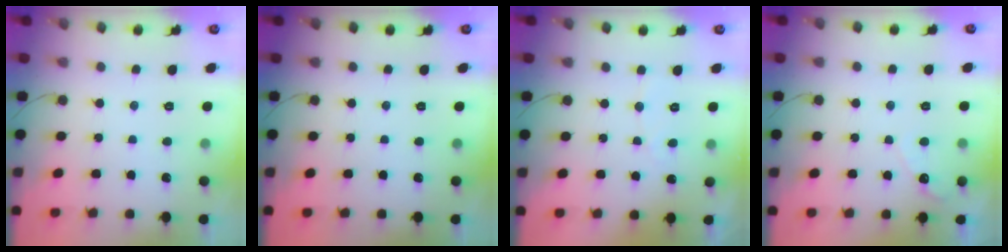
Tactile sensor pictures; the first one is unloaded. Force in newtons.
{"total": 0.0}
{"total": 2.6, "press": 2.6, "slide": 0.1}
{"total": 3.8, "press": 3.8, "slide": 0.3}